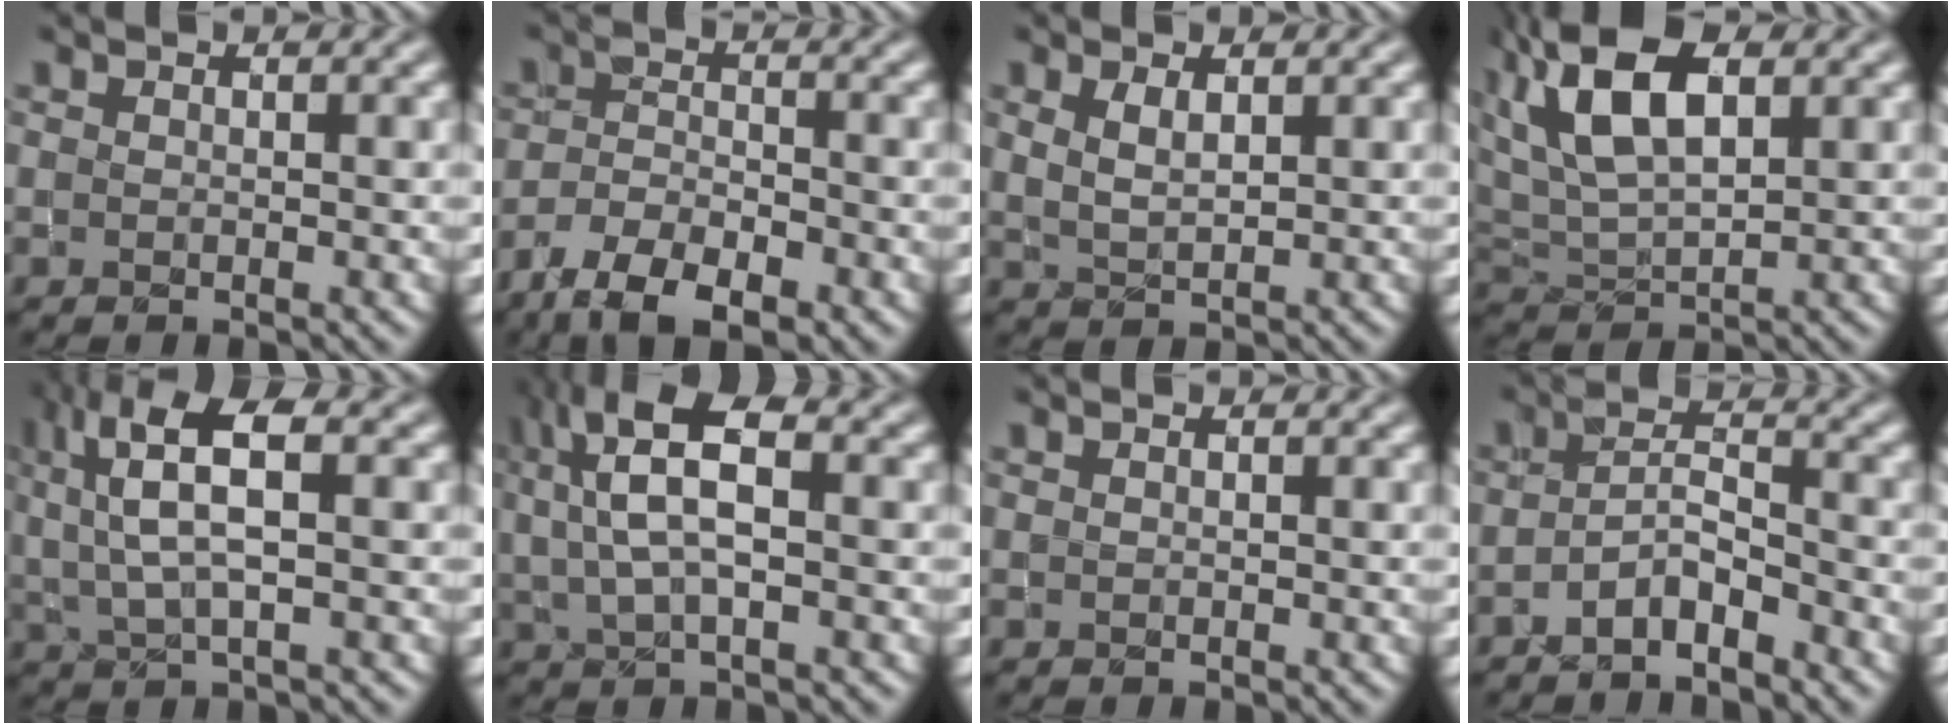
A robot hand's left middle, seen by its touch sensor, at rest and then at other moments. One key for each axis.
{"total": 5.5, "fx": -4.0, "fy": 2.0, "fz": 3.2, "tx": -0.056, "ty": -0.001, "tz": -0.075}
{"total": 1.8, "fx": 1.1, "fy": 0.8, "fz": 1.2, "tx": -0.029, "ty": 0.000, "tz": 0.027}
{"total": 9.8, "fx": 4.2, "fy": 4.9, "fz": 7.4, "tx": -0.158, "ty": 0.029, "tz": 0.073}
{"total": 7.7, "fx": 2.8, "fy": 2.6, "fz": 6.6, "tx": -0.136, "ty": 0.021, "tz": 0.051}
{"total": 8.1, "fx": 2.8, "fy": 3.3, "fz": 6.9, "tx": -0.134, "ty": 0.025, "tz": 0.042}
{"total": 0.0}
{"total": 2.8, "fx": -2.1, "fy": 0.6, "fz": 1.6, "tx": -0.033, "ty": 0.009, "tz": -0.046}